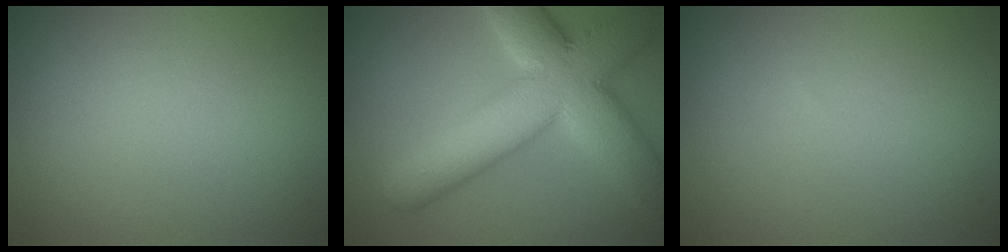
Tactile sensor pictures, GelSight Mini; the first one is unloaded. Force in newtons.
{"total": 12.1, "press": 12.1, "slide": 0.7}
{"total": 0.0}